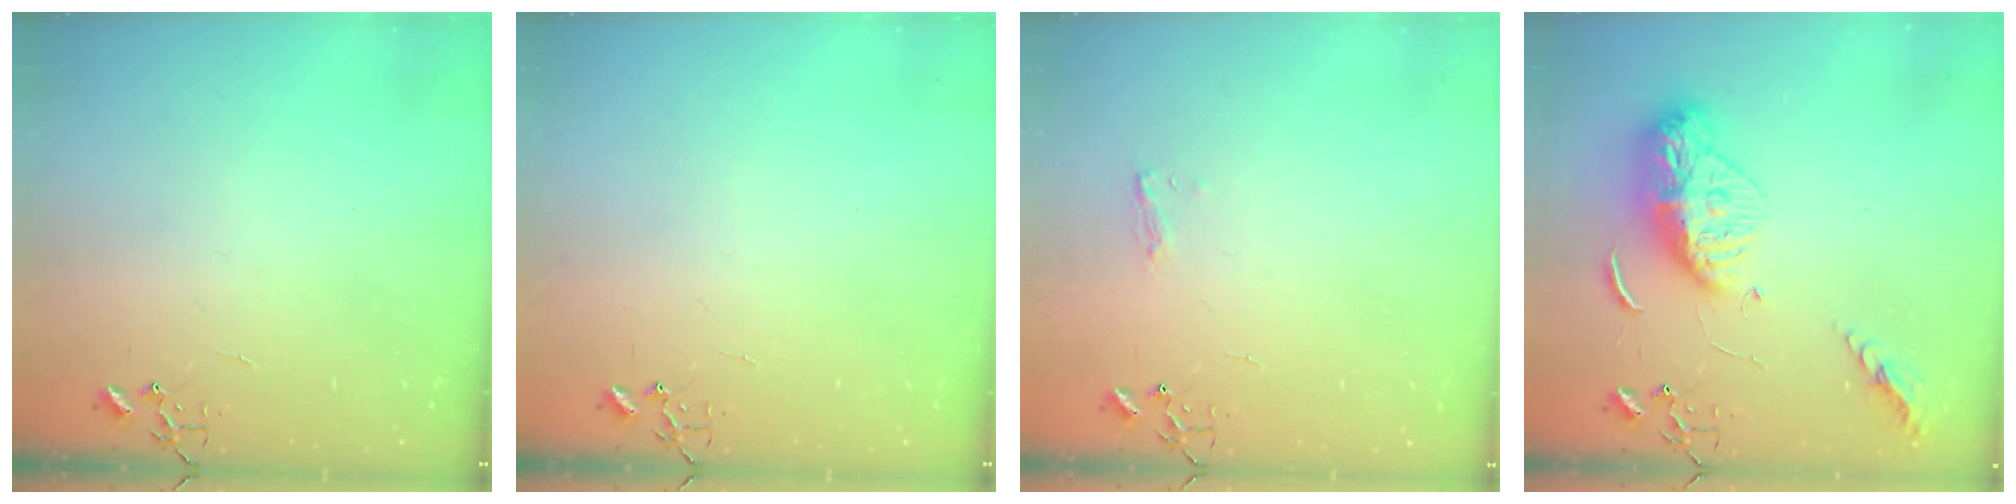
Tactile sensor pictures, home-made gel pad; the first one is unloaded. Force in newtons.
{"total": 0.0}
{"total": 5.7, "press": 5.7, "slide": 0.7}
{"total": 15.4, "press": 15.3, "slide": 1.2}